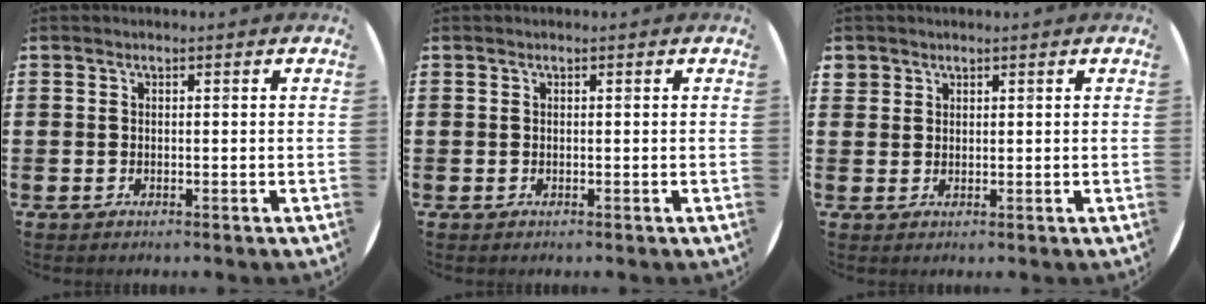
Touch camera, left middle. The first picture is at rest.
{"total": 0.0}
{"total": 1.4, "force": [1.2, 0.8, -0.1], "torque": [0.001, 0.003, 0.024]}